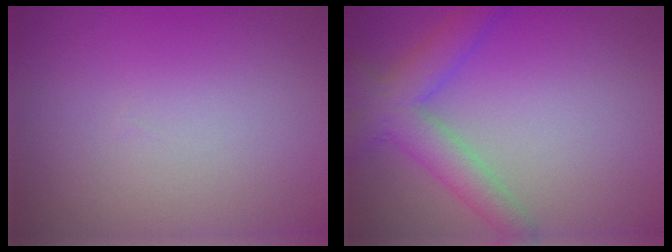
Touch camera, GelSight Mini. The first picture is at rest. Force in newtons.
{"total": 4.6, "press": 4.6, "slide": 0.1}